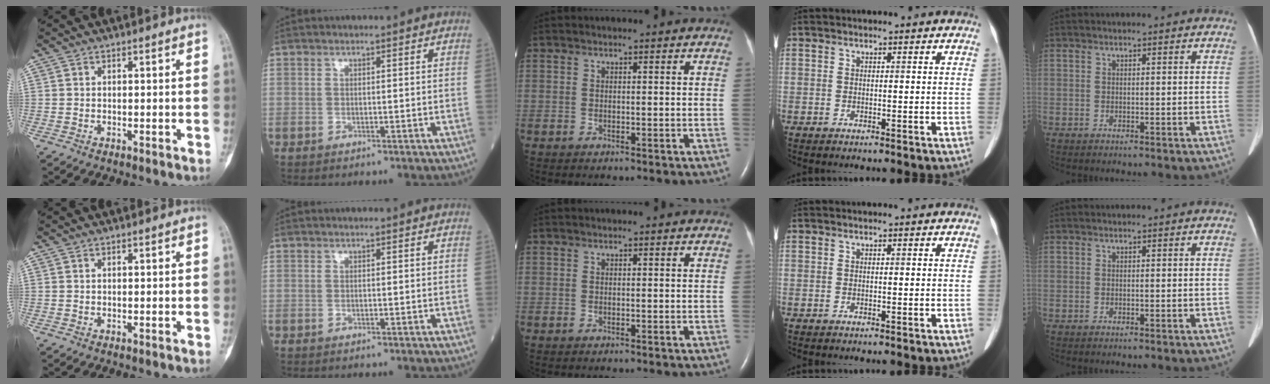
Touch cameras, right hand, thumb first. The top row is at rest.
{}